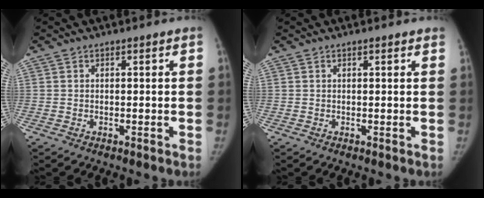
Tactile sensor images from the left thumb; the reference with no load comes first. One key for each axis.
{"total": 1.3, "fx": 1.0, "fy": 0.3, "fz": 0.7, "tx": -0.006, "ty": 0.002, "tz": 0.011}